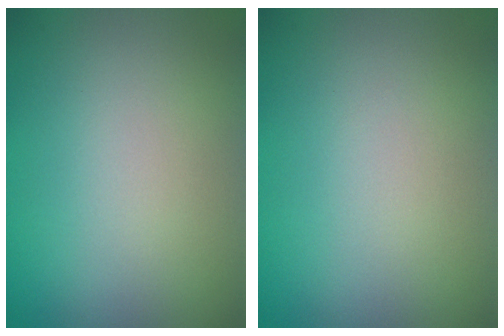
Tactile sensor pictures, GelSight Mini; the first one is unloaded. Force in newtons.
{"total": 0.0}